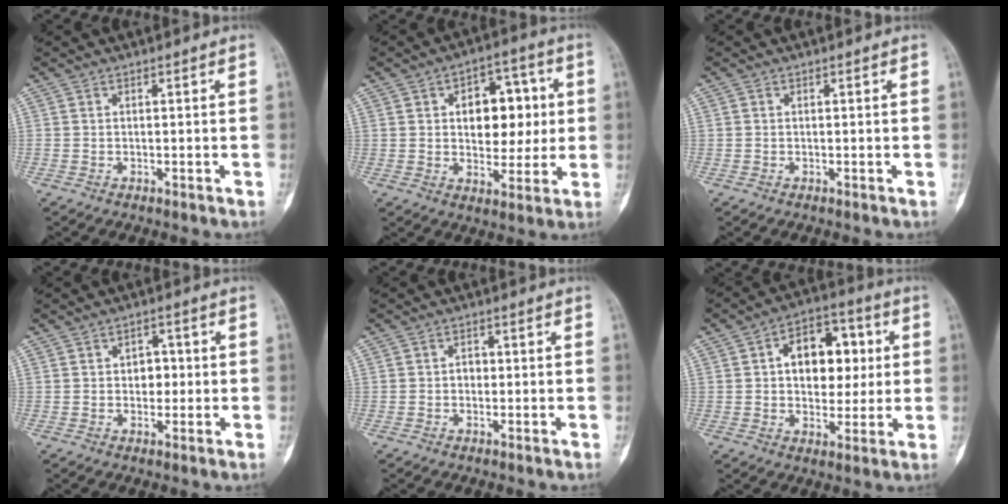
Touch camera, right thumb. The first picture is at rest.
{"total": 12.6, "force": [2.1, 8.1, 9.5], "torque": [-0.079, 0.006, 0.030]}
{"total": 0.0}
{"total": 3.8, "force": [0.1, 2.8, 2.5], "torque": [-0.007, 0.003, -0.003]}
{"total": 1.6, "force": [-0.1, 1.3, 0.9], "torque": [-0.002, 0.006, -0.006]}
{"total": 13.9, "force": [2.5, 9.2, 10.1], "torque": [-0.095, 0.013, 0.032]}